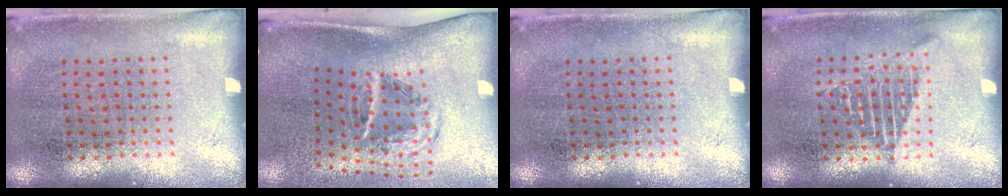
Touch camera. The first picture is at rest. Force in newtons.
{"total": 2.0, "press": 1.2, "slide": 1.6}
{"total": 0.0}
{"total": 1.3, "press": 1.3, "slide": 0.1}